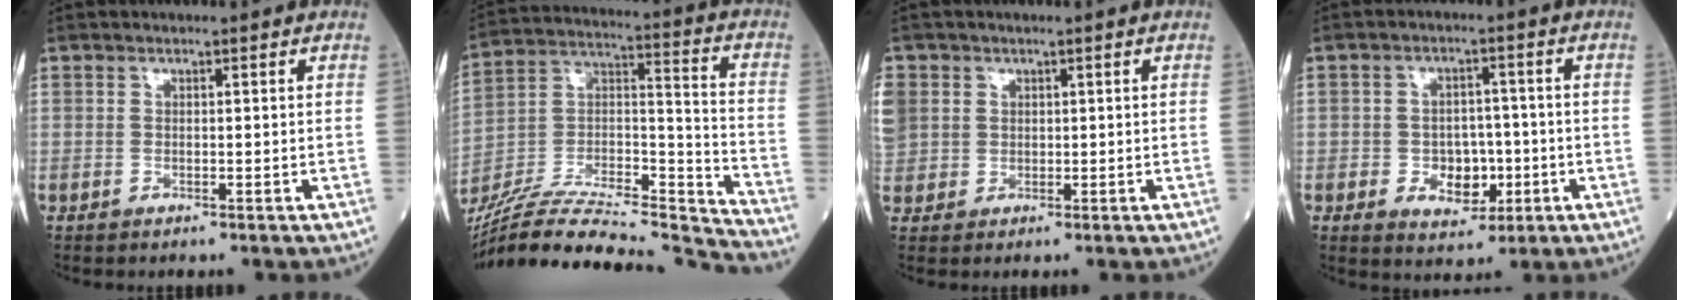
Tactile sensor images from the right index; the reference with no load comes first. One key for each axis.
{"total": 28.9, "fx": -27.1, "fy": 1.8, "fz": 10.0, "tx": -0.171, "ty": 0.003, "tz": -0.431}
{"total": 9.5, "fx": 2.3, "fy": 8.6, "fz": 3.3, "tx": -0.130, "ty": 0.031, "tz": 0.058}
{"total": 6.4, "fx": -1.5, "fy": 4.4, "fz": 4.4, "tx": -0.063, "ty": 0.006, "tz": -0.018}